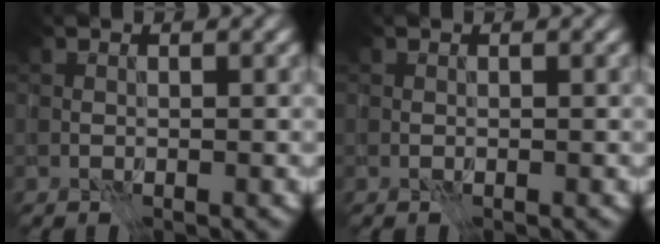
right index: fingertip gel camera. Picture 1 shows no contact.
{"total": 0.0}